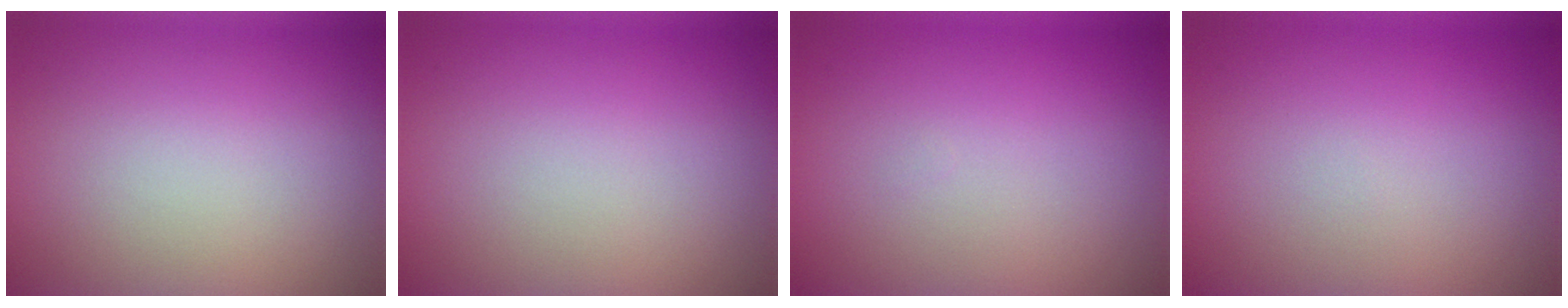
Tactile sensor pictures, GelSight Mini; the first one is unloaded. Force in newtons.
{"total": 0.0}
{"total": 0.0}
{"total": 0.0}